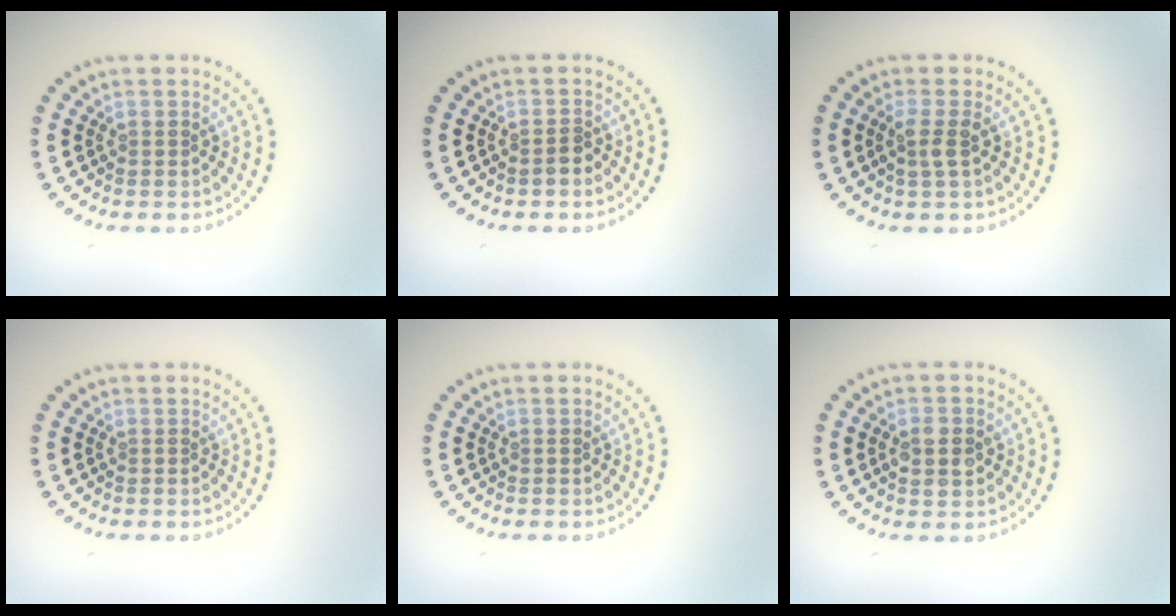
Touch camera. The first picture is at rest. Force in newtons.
{"total": 1.4, "press": 1.1, "slide": 0.8}
{"total": 1.6, "press": 1.3, "slide": 0.9}
{"total": 0.0}
{"total": 0.0}
{"total": 2.8, "press": 2.8, "slide": 0.2}